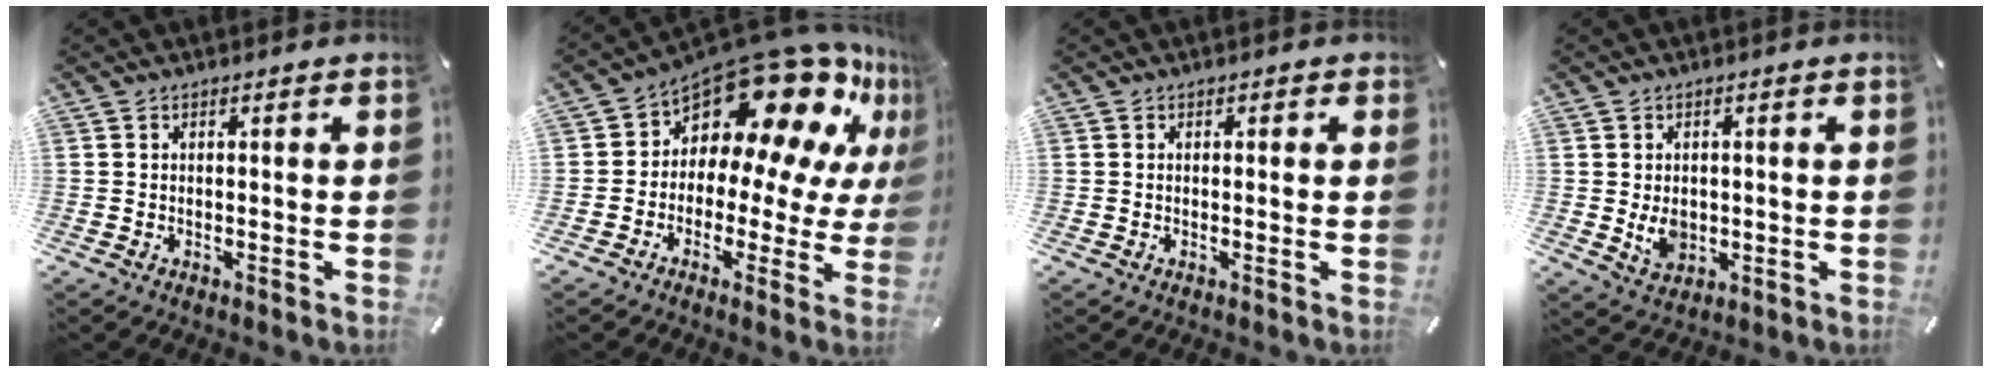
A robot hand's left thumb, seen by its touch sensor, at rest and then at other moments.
{"total": 17.0, "force": [11.3, 8.9, 9.1], "torque": [-0.141, -0.104, 0.194]}
{"total": 0.5, "force": [-0.1, 0.5, 0.1], "torque": [0.007, 0.001, -0.005]}
{"total": 5.1, "force": [-0.4, 4.1, 3.0], "torque": [-0.050, -0.003, -0.008]}